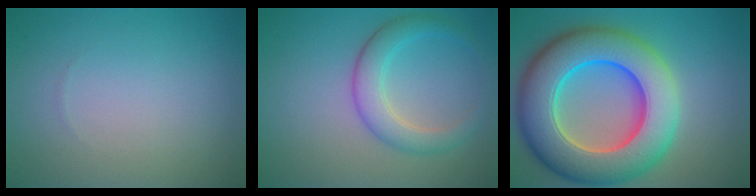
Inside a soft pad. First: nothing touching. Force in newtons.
{"total": 3.7, "press": 3.7, "slide": 0.2}
{"total": 13.3, "press": 13.1, "slide": 2.2}